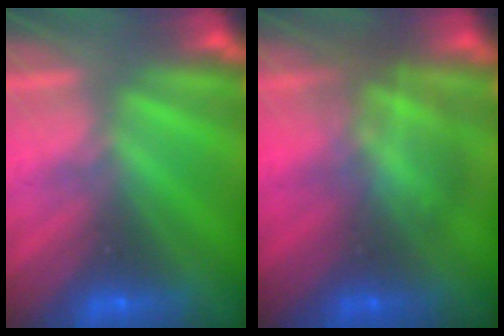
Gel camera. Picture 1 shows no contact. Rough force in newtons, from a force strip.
{"total": 2.9}